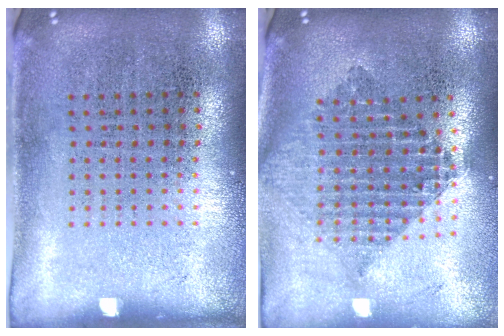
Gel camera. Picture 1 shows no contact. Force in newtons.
{"total": 2.1, "press": 1.7, "slide": 1.2}